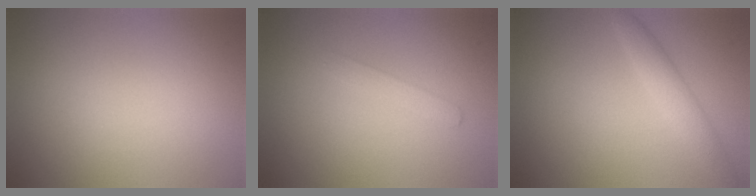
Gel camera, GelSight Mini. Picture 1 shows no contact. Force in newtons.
{"total": 1.2, "press": 1.2, "slide": 0.0}
{"total": 2.4, "press": 2.4, "slide": 0.0}